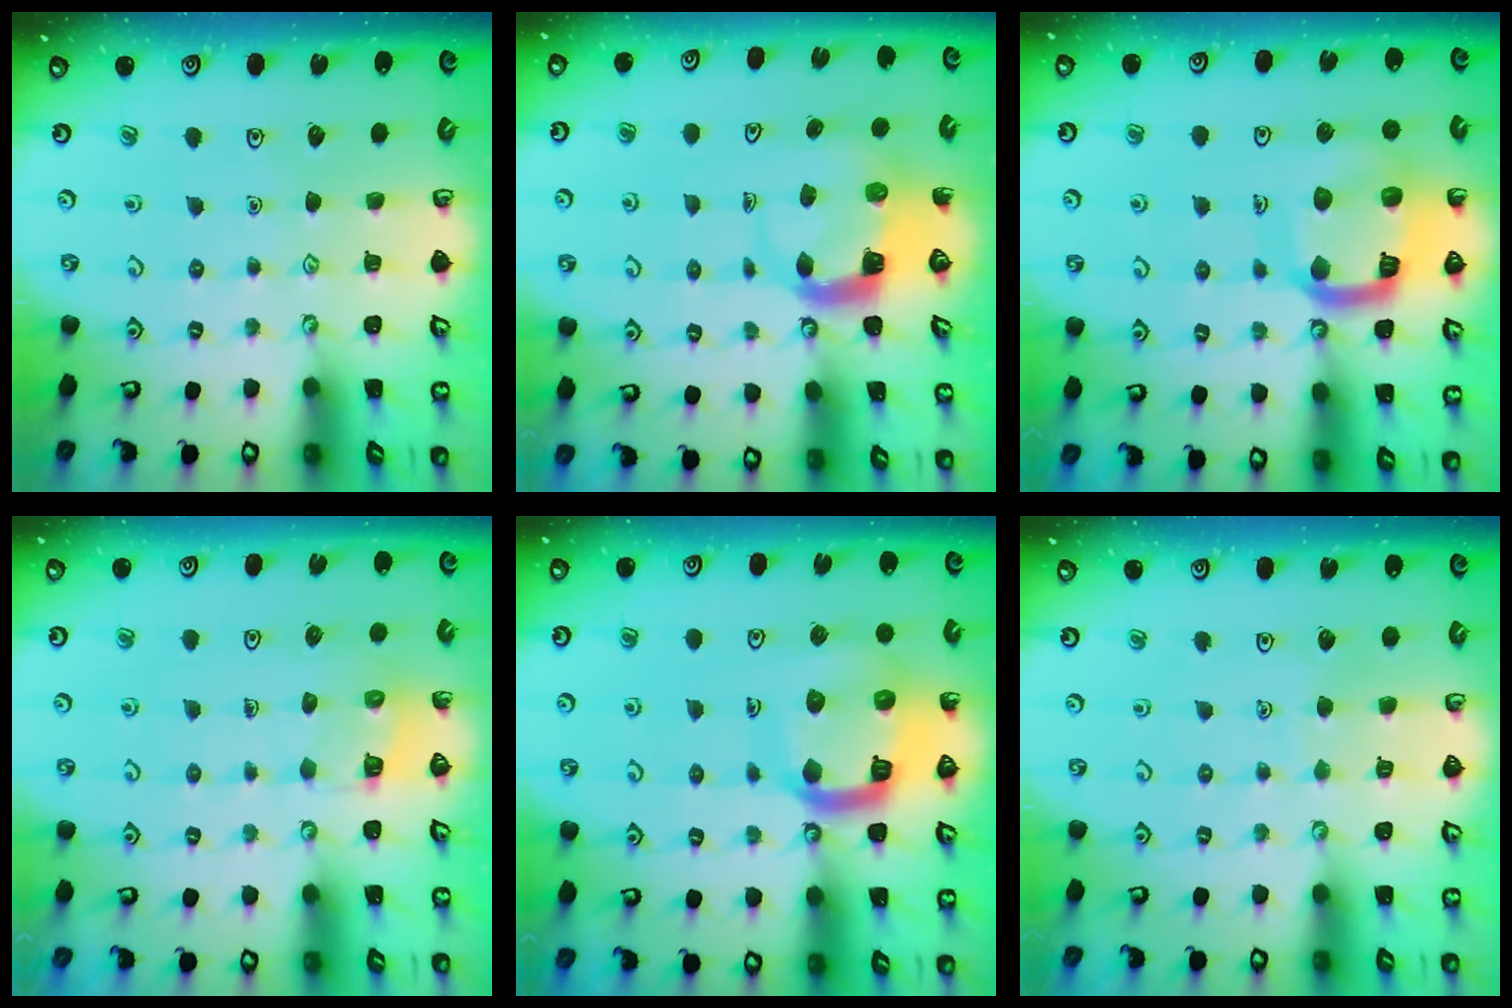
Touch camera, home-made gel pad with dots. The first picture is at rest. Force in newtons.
{"total": 4.5, "press": 4.5, "slide": 0.6}
{"total": 17.3, "press": 17.2, "slide": 1.9}
{"total": 4.6, "press": 4.6, "slide": 0.2}
{"total": 15.8, "press": 15.7, "slide": 1.9}
{"total": 2.8, "press": 2.8, "slide": 0.1}